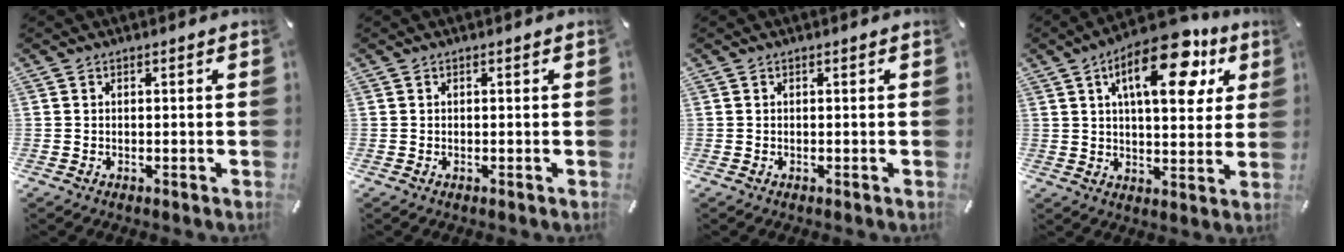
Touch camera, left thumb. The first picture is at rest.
{"total": 0.0}
{"total": 0.0}
{"total": 18.9, "force": [9.3, 8.4, 14.2], "torque": [-0.207, -0.032, 0.146]}